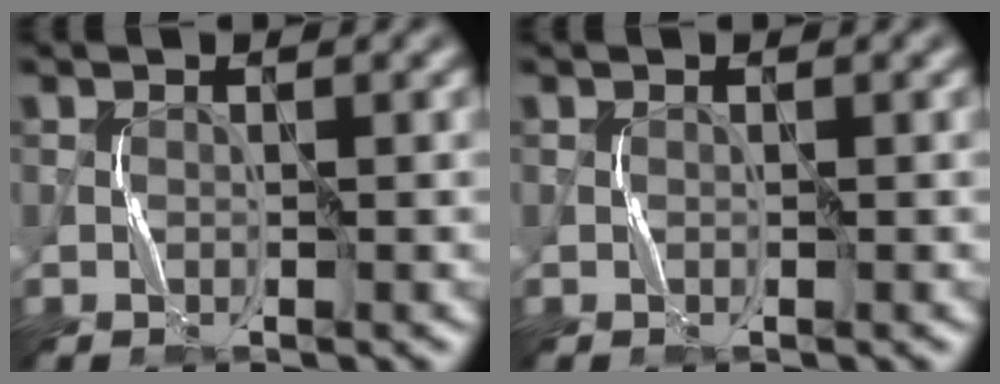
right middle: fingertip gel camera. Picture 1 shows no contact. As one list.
[{"total": 0.0}]